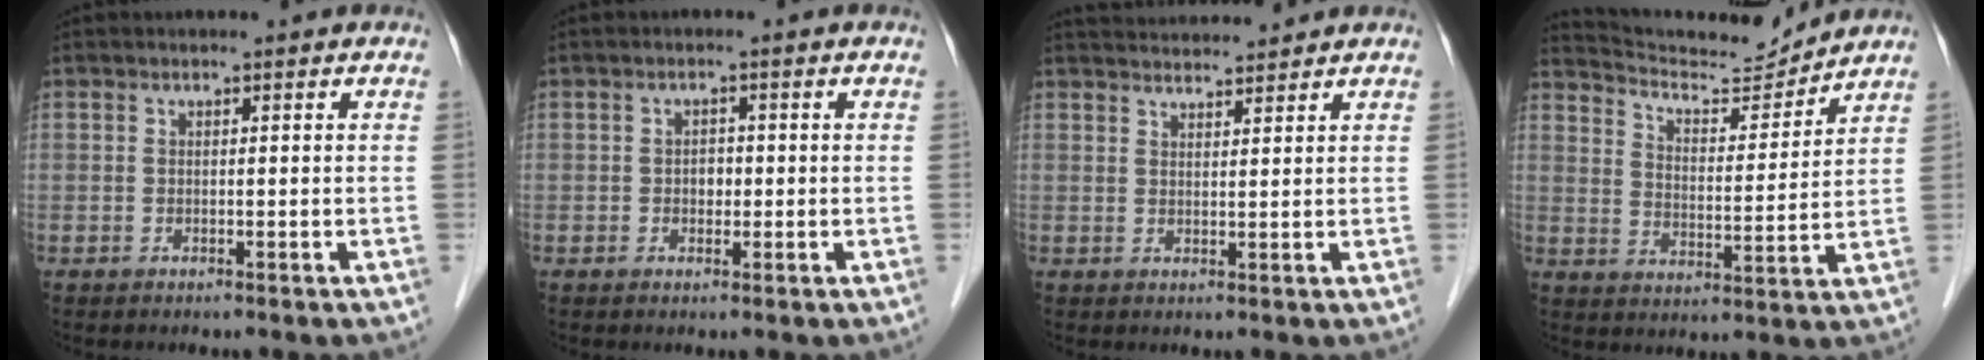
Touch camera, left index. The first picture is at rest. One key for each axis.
{"total": 1.6, "fx": -0.2, "fy": 1.2, "fz": 1.0, "tx": -0.015, "ty": 0.003, "tz": -0.003}
{"total": 6.3, "fx": 6.1, "fy": 0.3, "fz": 1.2, "tx": -0.024, "ty": 0.028, "tz": 0.095}
{"total": 11.3, "fx": 11.2, "fy": 0.2, "fz": 1.7, "tx": -0.038, "ty": -0.001, "tz": 0.184}